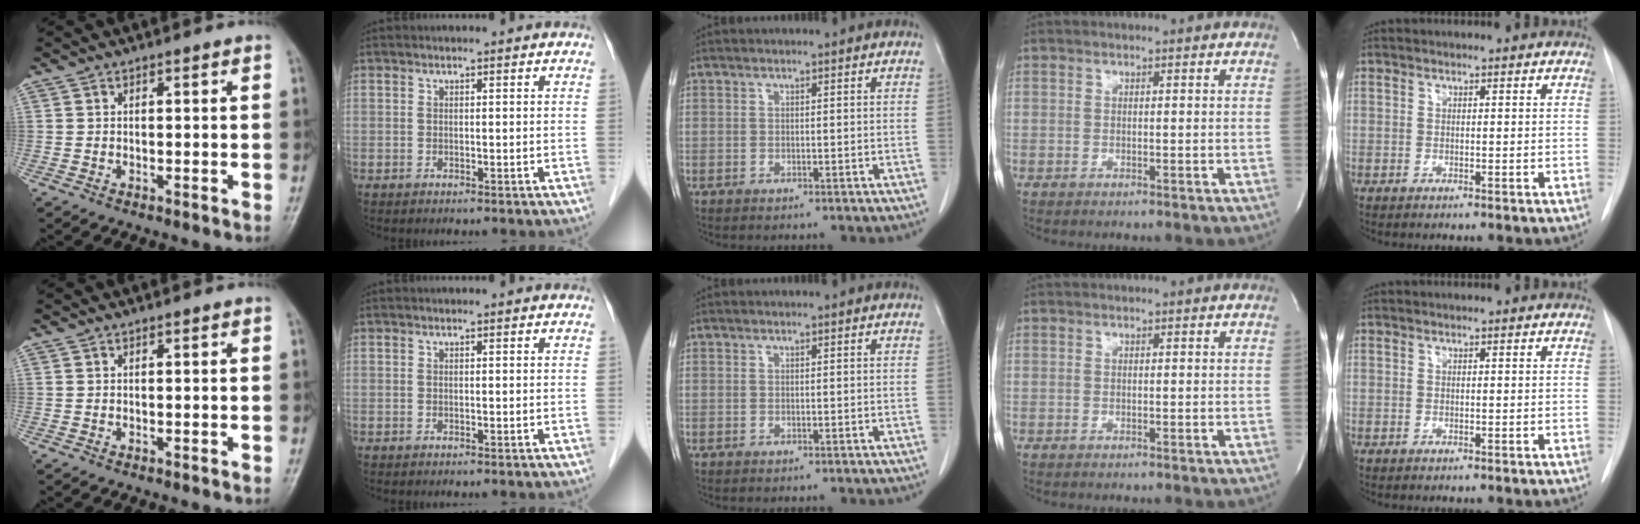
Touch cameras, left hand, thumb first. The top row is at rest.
{}